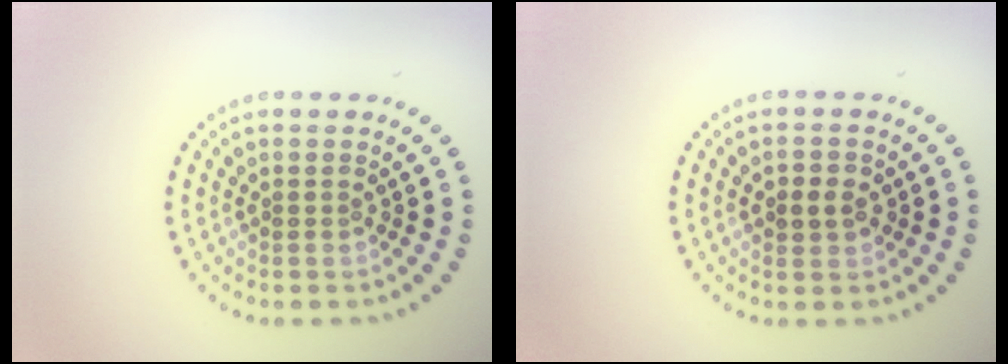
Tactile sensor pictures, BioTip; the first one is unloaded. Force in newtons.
{"total": 2.2, "press": 2.1, "slide": 0.3}